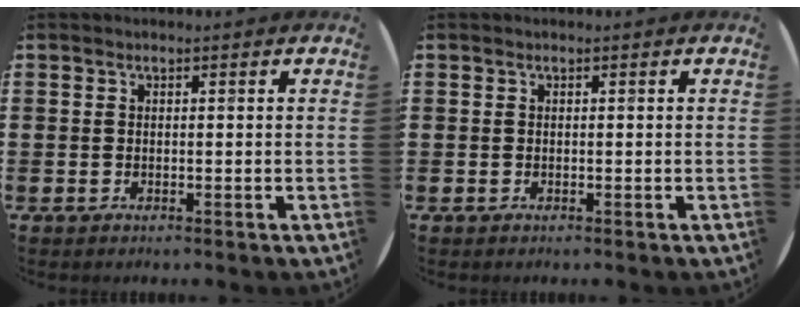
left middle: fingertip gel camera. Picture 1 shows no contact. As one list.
[{"total": 0.0}]